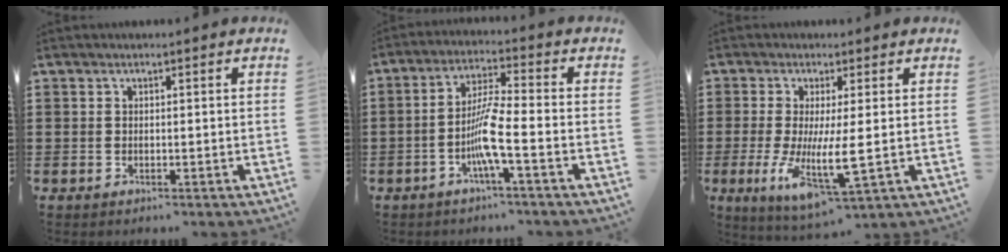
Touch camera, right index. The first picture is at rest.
{"total": 6.9, "force": [-2.6, 0.2, 6.4], "torque": [-0.138, -0.013, -0.057]}
{"total": 8.0, "force": [-0.7, 1.9, 7.7], "torque": [-0.150, -0.020, -0.010]}